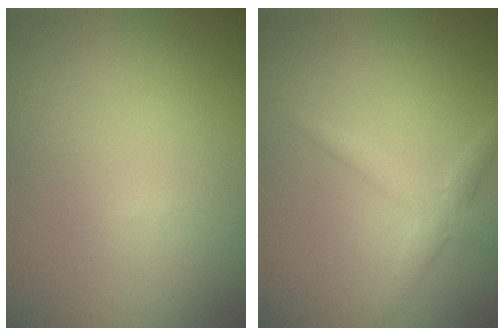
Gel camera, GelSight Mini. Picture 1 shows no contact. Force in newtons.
{"total": 2.0, "press": 2.0, "slide": 0.0}